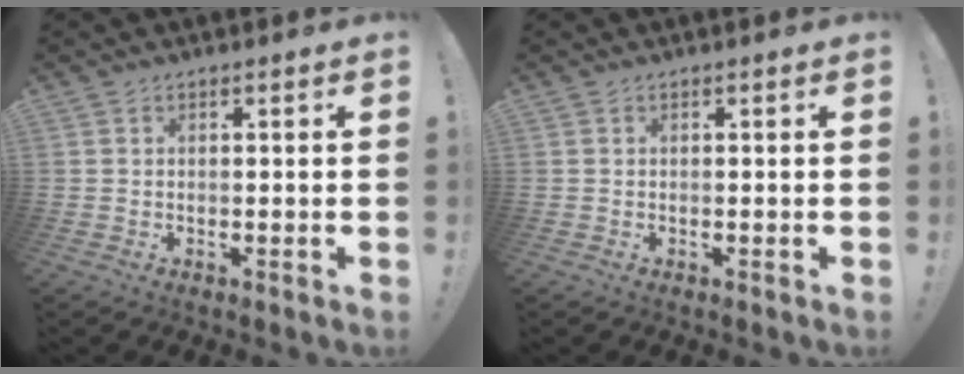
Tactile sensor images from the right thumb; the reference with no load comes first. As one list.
[{"total": 0.0}]